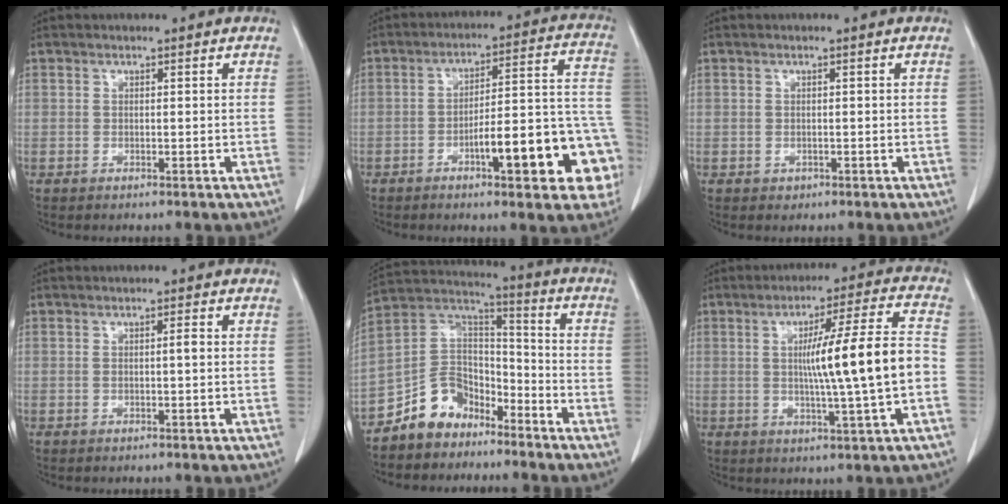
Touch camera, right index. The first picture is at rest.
{"total": 16.8, "force": [-6.2, 3.3, 15.3], "torque": [-0.141, 0.042, -0.075]}
{"total": 0.8, "force": [-0.2, 0.7, 0.1], "torque": [-0.003, 0.003, -0.001]}
{"total": 1.3, "force": [0.0, 0.1, 1.3], "torque": [-0.023, 0.002, 0.001]}
{"total": 10.2, "force": [-7.1, 6.8, 2.5], "torque": [-0.049, 0.054, -0.136]}
{"total": 12.9, "force": [-0.8, -0.6, 12.8], "torque": [-0.203, 0.006, -0.013]}